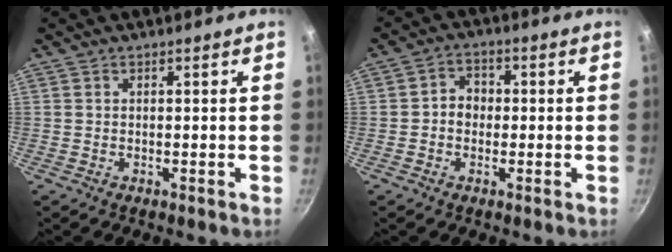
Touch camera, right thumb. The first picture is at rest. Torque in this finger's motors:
{"motor_torque": [-0.17, 0.28, 0.10, 0.13, 0.05]}